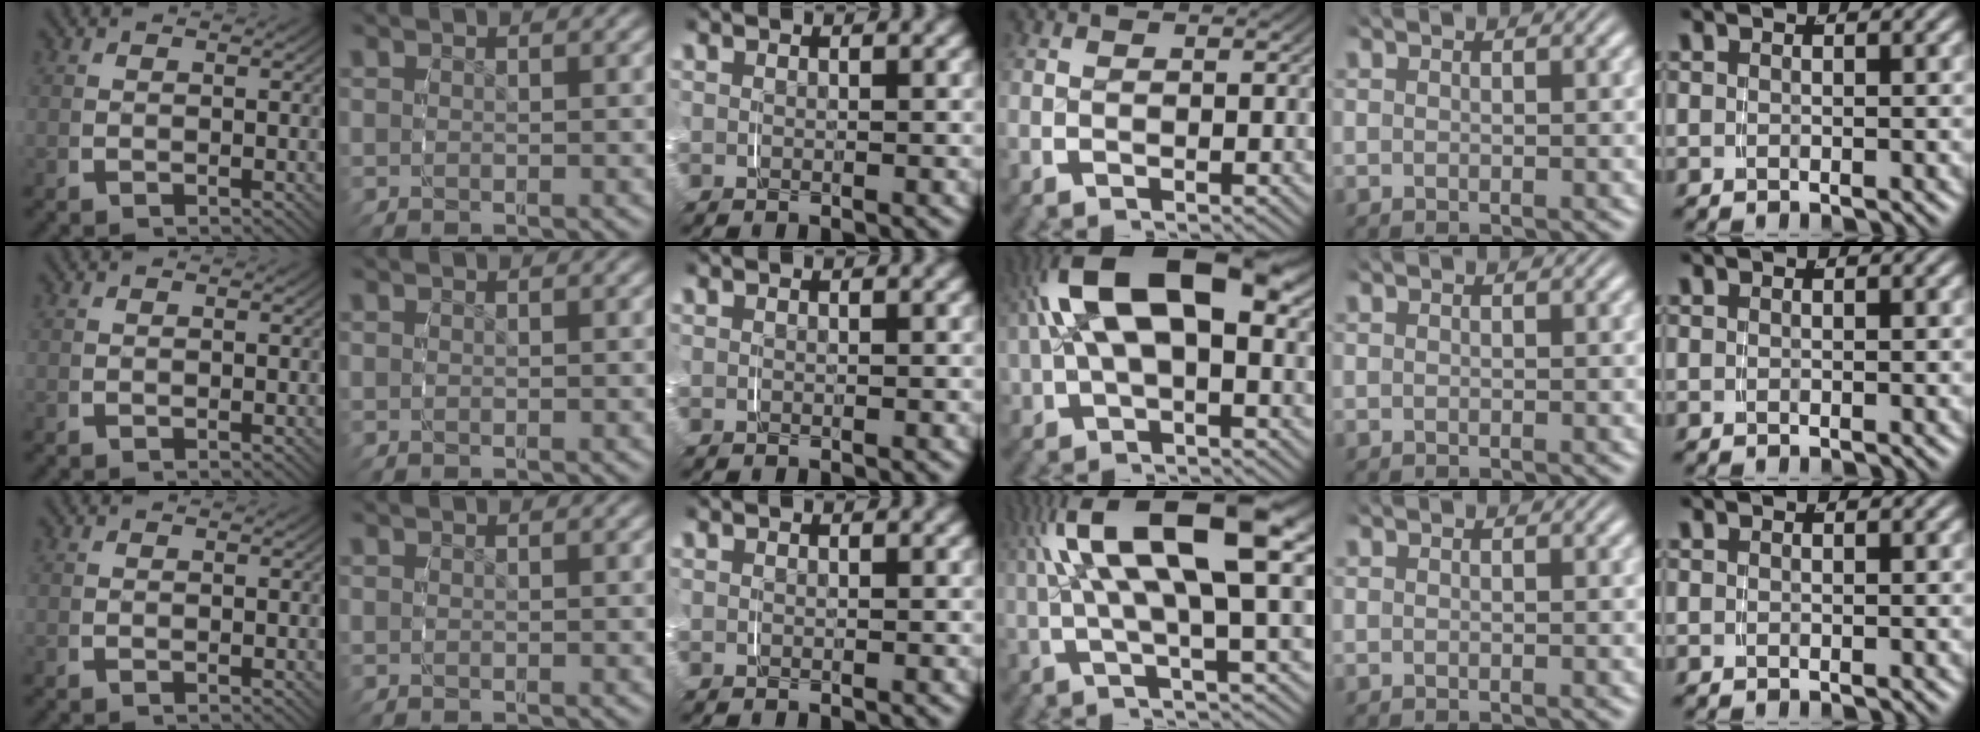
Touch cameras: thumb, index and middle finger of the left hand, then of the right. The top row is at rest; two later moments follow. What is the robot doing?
{"motion": "grasp_and_lifting", "object": "glasses case"}